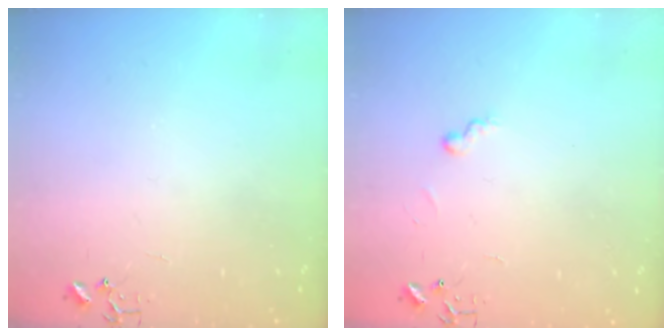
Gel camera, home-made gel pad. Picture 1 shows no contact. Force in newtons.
{"total": 5.9, "press": 5.8, "slide": 0.6}